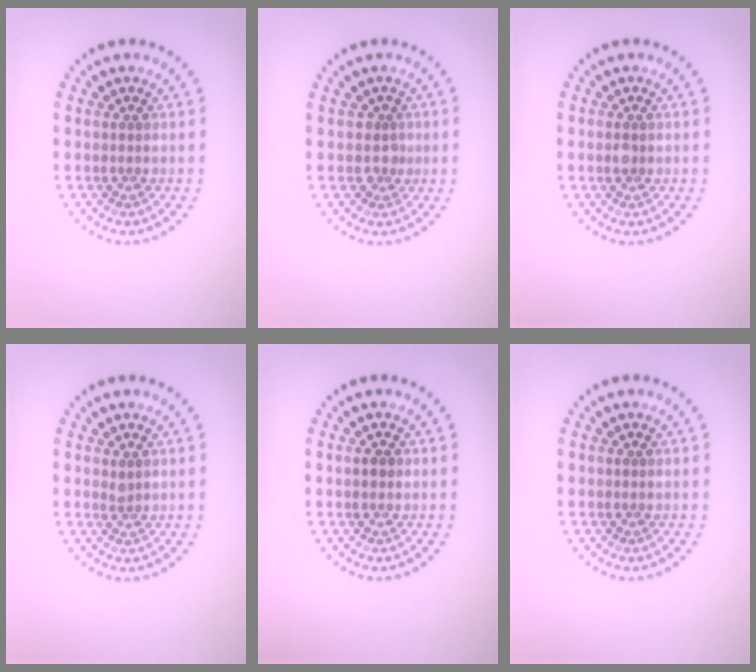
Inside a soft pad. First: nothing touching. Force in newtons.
{"total": 1.4, "press": 1.0, "slide": 1.0}
{"total": 0.9, "press": 0.9, "slide": 0.1}
{"total": 0.6, "press": 0.5, "slide": 0.3}
{"total": 1.2, "press": 1.2, "slide": 0.1}
{"total": 0.0}